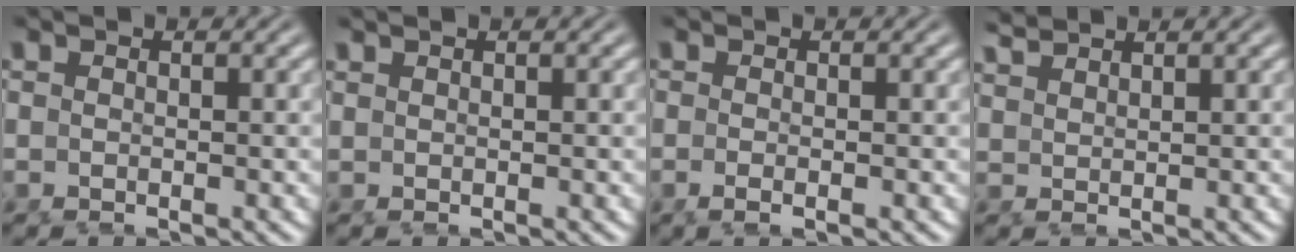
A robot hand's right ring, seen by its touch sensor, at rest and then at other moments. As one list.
[{"total": 0.7, "force": [0.4, -0.5, -0.1], "torque": [0.008, 0.000, 0.013]}, {"total": 1.0, "force": [-0.8, -0.2, 0.7], "torque": [-0.013, -0.008, -0.010]}, {"total": 2.0, "force": [1.9, -0.6, -0.1], "torque": [0.007, -0.001, 0.047]}]